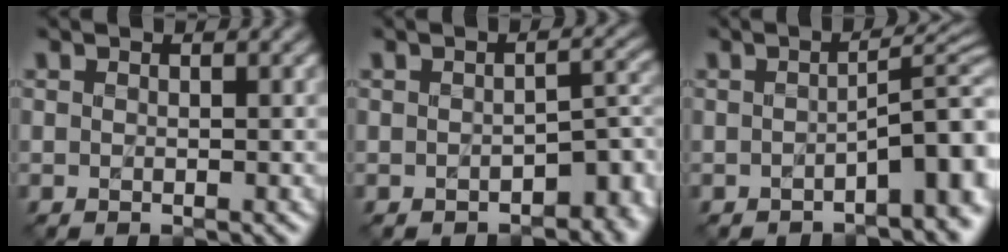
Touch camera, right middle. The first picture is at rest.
{"total": 3.8, "force": [-2.1, 1.8, 2.6], "torque": [-0.024, 0.002, -0.029]}
{"total": 6.4, "force": [-2.3, 2.0, 5.7], "torque": [-0.069, 0.006, -0.036]}